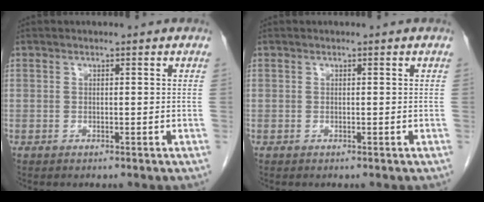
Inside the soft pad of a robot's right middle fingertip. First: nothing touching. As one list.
[{"total": 0.0}]